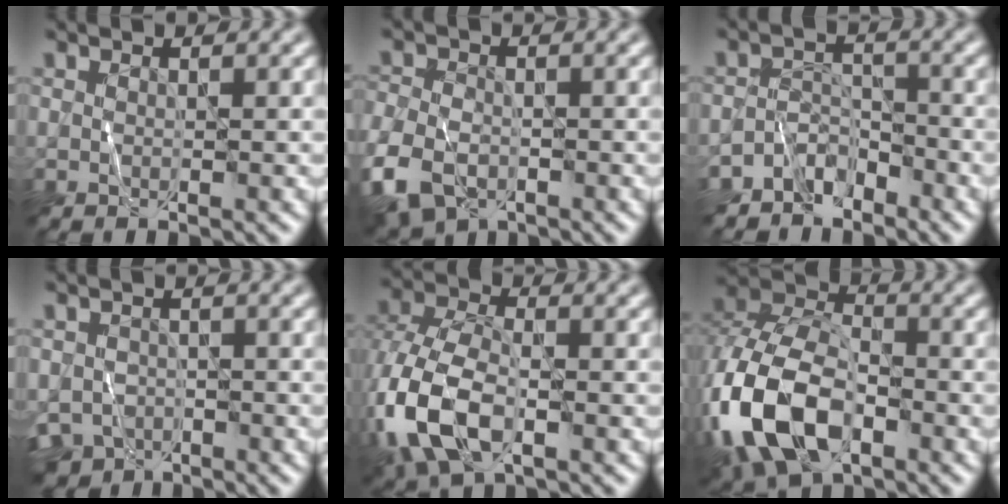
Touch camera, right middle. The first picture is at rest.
{"total": 7.2, "force": [-3.9, 4.4, 4.1], "torque": [-0.102, -0.018, -0.086]}
{"total": 3.2, "force": [-2.6, 1.8, 0.4], "torque": [0.005, 0.005, -0.054]}
{"total": 4.8, "force": [-3.1, 3.1, 1.7], "torque": [-0.031, -0.017, -0.059]}
{"total": 10.1, "force": [-2.9, 6.2, 7.4], "torque": [-0.187, -0.010, -0.065]}
{"total": 13.8, "force": [-5.0, 8.4, 9.8], "torque": [-0.228, -0.016, -0.104]}